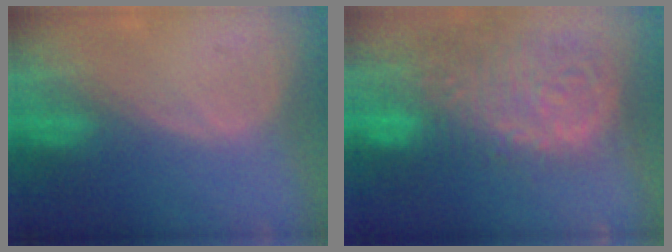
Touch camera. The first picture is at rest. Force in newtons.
{"total": 15.0, "press": 12.4, "slide": 8.4}